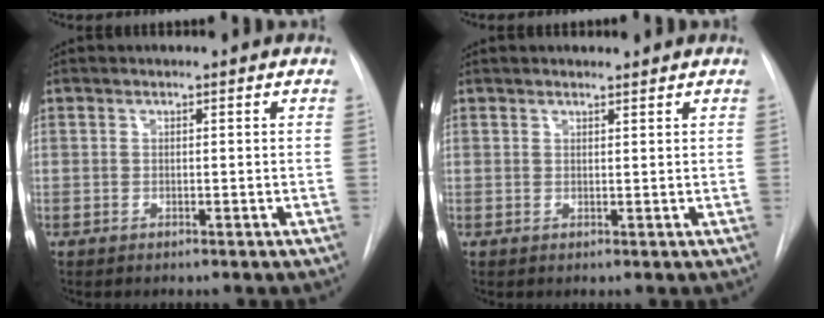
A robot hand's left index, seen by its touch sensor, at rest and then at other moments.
{"total": 2.6, "force": [2.5, 0.4, 0.7], "torque": [-0.008, 0.017, 0.035]}